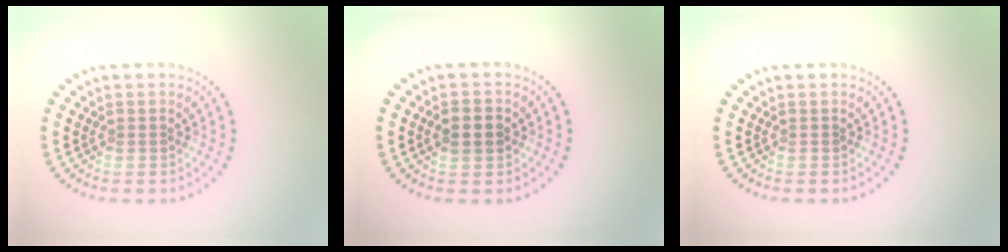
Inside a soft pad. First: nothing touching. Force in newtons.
{"total": 2.6, "press": 2.6, "slide": 0.1}
{"total": 0.0}